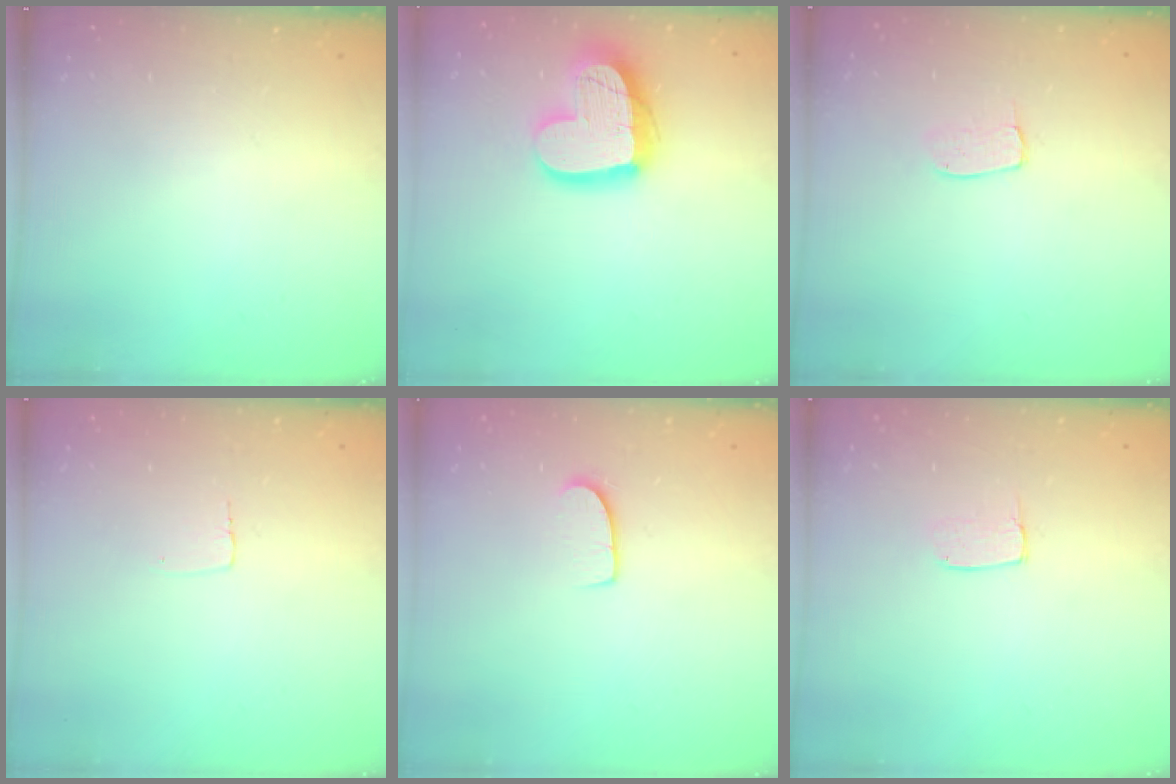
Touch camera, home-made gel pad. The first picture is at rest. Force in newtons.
{"total": 17.8, "press": 17.7, "slide": 1.7}
{"total": 4.2, "press": 4.2, "slide": 0.2}
{"total": 2.6, "press": 2.6, "slide": 0.1}
{"total": 6.8, "press": 6.8, "slide": 0.4}
{"total": 4.4, "press": 4.4, "slide": 0.3}